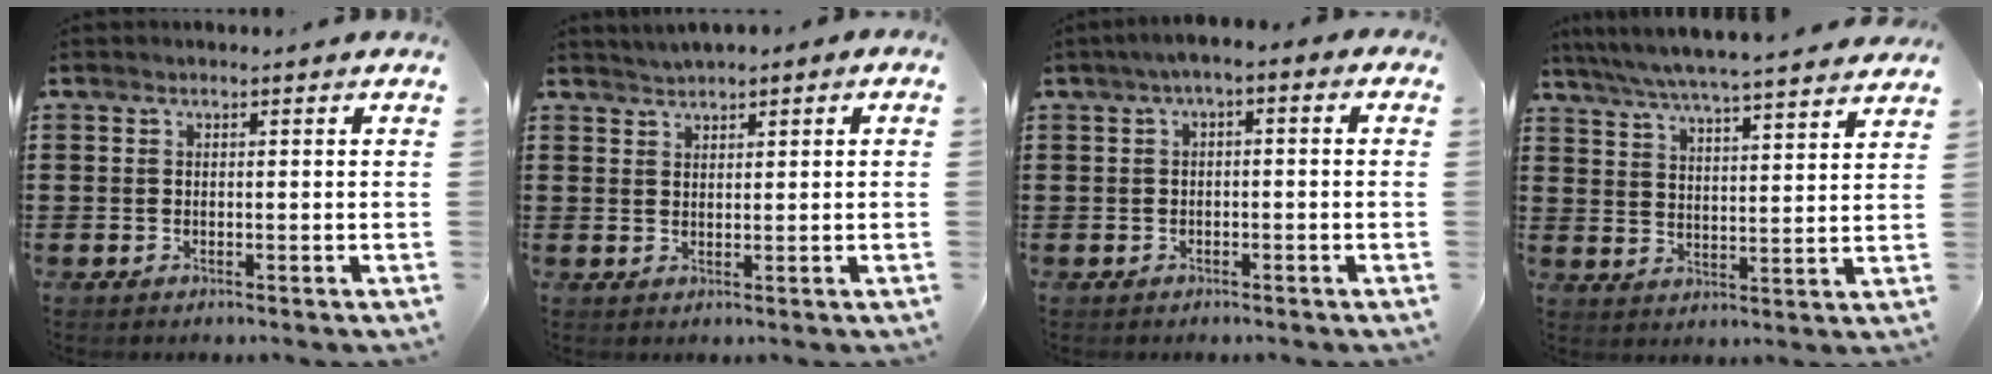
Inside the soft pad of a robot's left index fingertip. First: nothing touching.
{"total": 1.4, "force": [1.4, 0.3, 0.2], "torque": [-0.008, 0.005, 0.026]}
{"total": 2.4, "force": [-1.8, 0.6, 1.4], "torque": [-0.033, 0.001, -0.043]}
{"total": 5.5, "force": [5.1, -0.5, 1.8], "torque": [-0.058, -0.036, 0.086]}